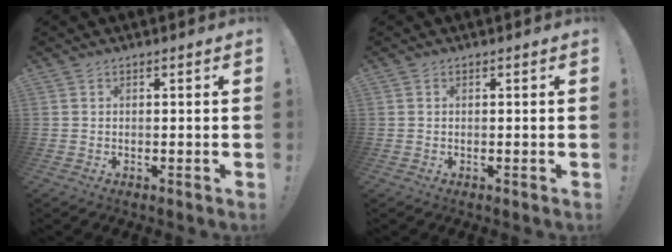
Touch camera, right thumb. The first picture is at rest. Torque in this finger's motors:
{"motor_torque": [0.16, 0.04, 0.18, -0.07, -0.03]}